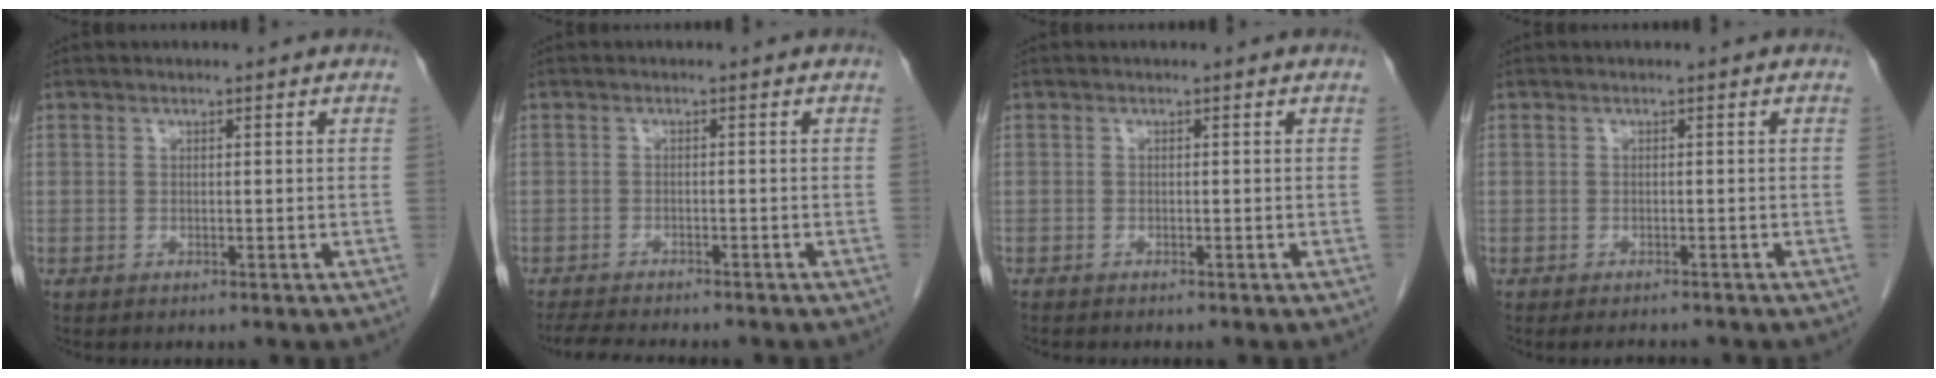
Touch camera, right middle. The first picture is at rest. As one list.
[{"total": 6.9, "force": [-6.1, 1.1, 3.1], "torque": [-0.047, -0.012, -0.093]}, {"total": 0.9, "force": [-0.9, 0.2, 0.3], "torque": [-0.011, -0.002, -0.015]}, {"total": 1.8, "force": [-1.7, 0.3, 0.5], "torque": [-0.008, -0.007, -0.019]}]